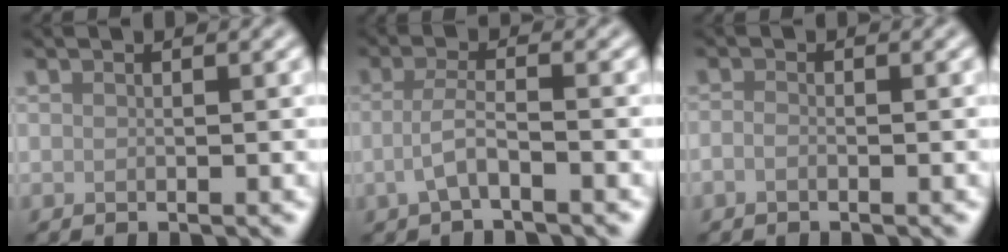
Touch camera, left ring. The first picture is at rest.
{"total": 2.6, "force": [-1.0, 0.8, 2.2], "torque": [-0.045, 0.003, -0.027]}
{"total": 0.9, "force": [-0.6, 0.4, 0.5], "torque": [-0.013, -0.002, -0.013]}